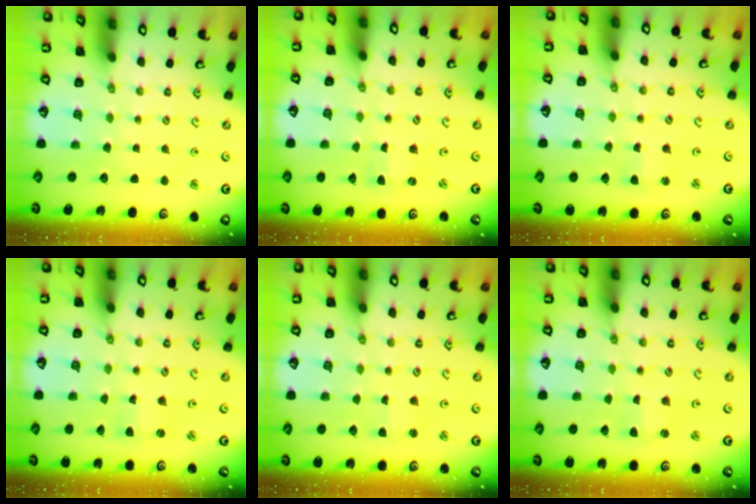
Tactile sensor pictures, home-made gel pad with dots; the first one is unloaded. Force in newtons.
{"total": 0.0}
{"total": 1.8, "press": 1.8, "slide": 0.3}
{"total": 2.1, "press": 2.0, "slide": 0.4}
{"total": 0.6, "press": 0.6, "slide": 0.0}
{"total": 1.0, "press": 1.0, "slide": 0.2}